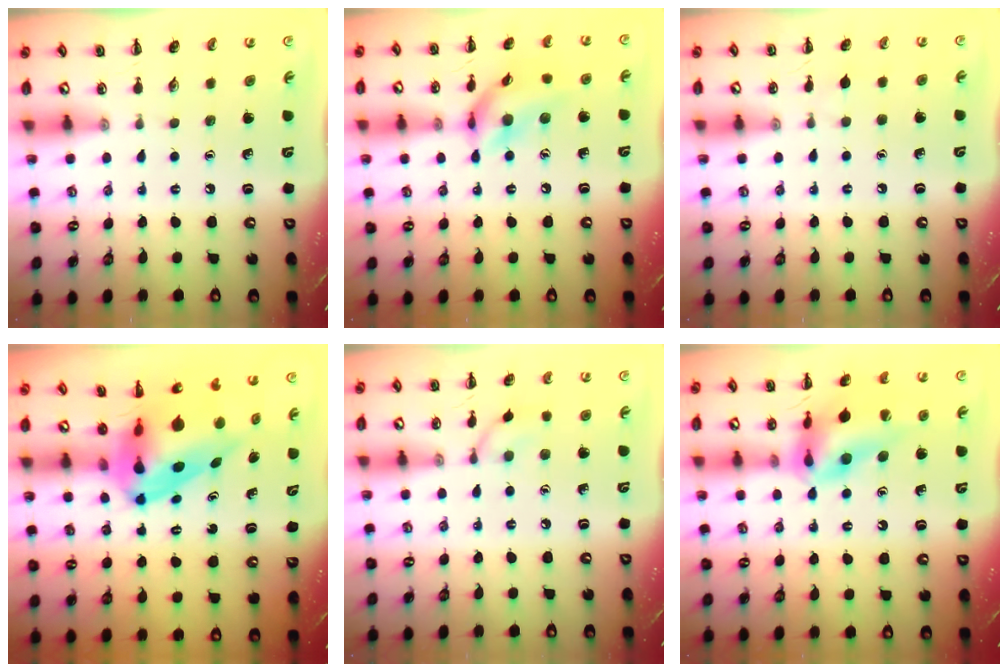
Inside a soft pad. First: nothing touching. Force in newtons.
{"total": 13.2, "press": 13.0, "slide": 2.0}
{"total": 3.4, "press": 3.3, "slide": 1.0}
{"total": 9.0, "press": 8.7, "slide": 2.0}
{"total": 5.7, "press": 5.5, "slide": 1.2}
{"total": 14.7, "press": 14.5, "slide": 2.7}